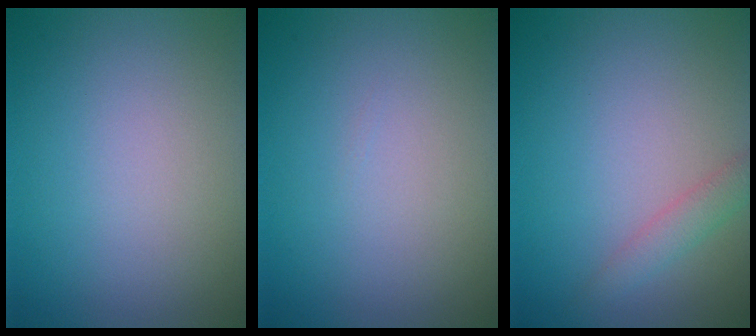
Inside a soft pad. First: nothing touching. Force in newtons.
{"total": 0.0}
{"total": 1.7, "press": 1.7, "slide": 0.0}